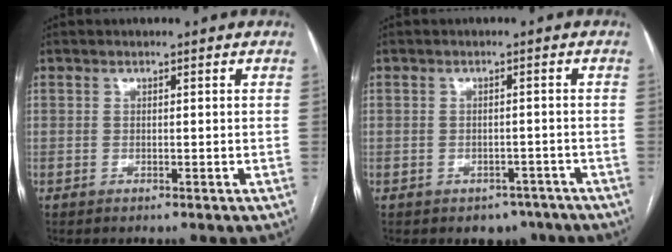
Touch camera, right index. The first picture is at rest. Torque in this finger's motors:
{"motor_torque": [0.30, -0.35, -0.03, -0.02]}